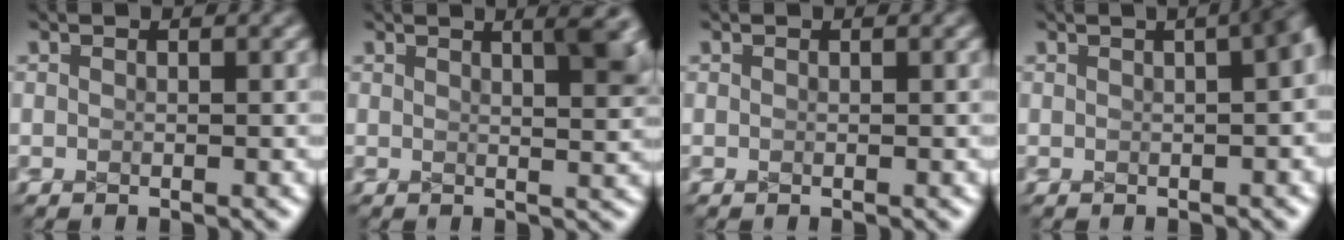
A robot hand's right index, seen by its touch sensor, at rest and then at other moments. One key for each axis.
{"total": 3.8, "fx": 1.7, "fy": 0.8, "fz": 3.3, "tx": -0.021, "ty": 0.000, "tz": 0.028}
{"total": 0.0}
{"total": 3.1, "fx": 0.3, "fy": 1.5, "fz": 2.7, "tx": -0.010, "ty": 0.015, "tz": 0.000}